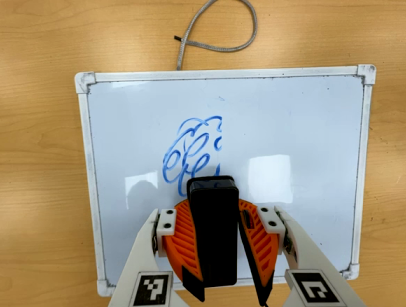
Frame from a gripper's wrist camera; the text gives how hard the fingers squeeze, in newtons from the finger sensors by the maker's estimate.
{"total": 10.8, "left": 10.2, "right": 11.4}